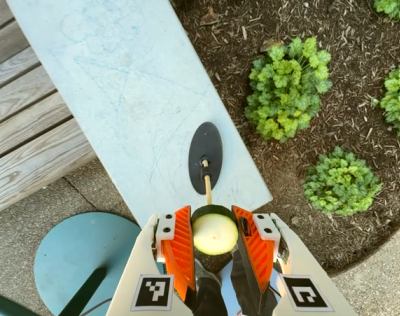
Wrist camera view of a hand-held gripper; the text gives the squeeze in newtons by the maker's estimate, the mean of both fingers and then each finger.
{"total": 13.1, "left": 13.0, "right": 13.3}